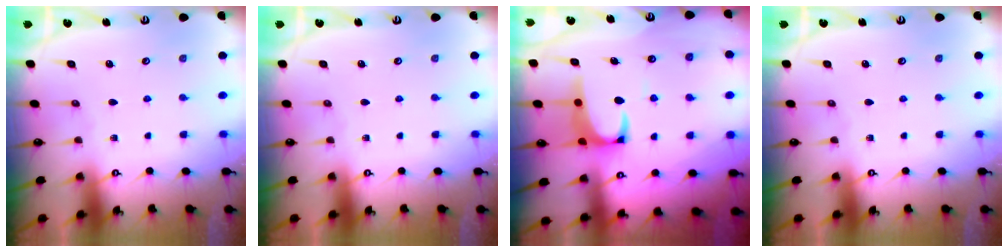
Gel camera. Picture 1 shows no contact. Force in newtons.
{"total": 0.0}
{"total": 2.2, "press": 2.0, "slide": 1.0}
{"total": 0.0}